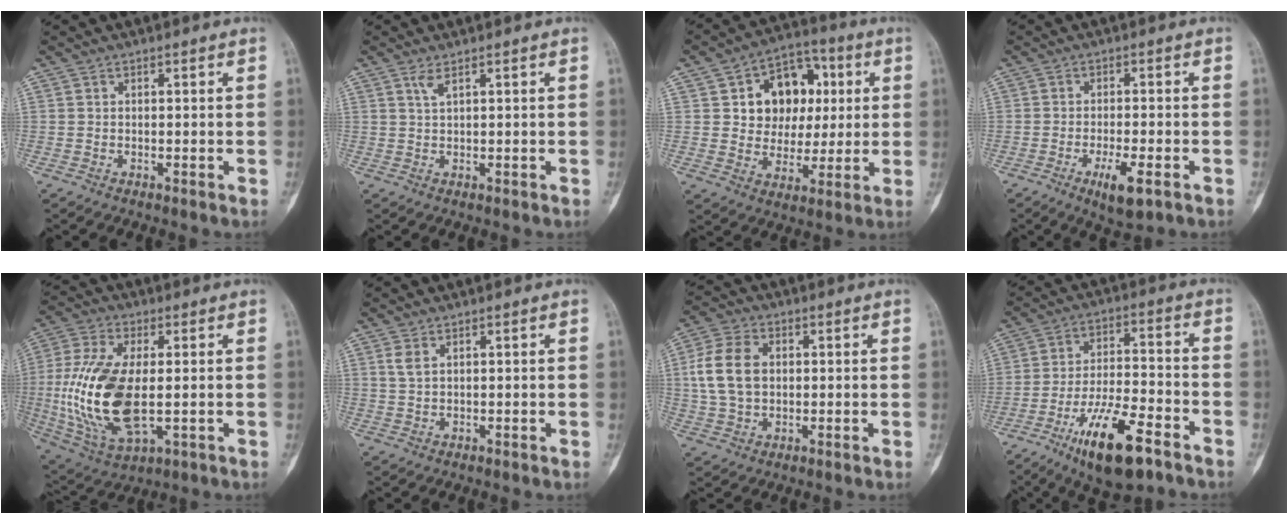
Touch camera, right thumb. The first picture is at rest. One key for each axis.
{"total": 1.6, "fx": 0.9, "fy": 0.2, "fz": 1.3, "tx": -0.032, "ty": -0.003, "tz": 0.023}
{"total": 14.5, "fx": 3.3, "fy": 11.2, "fz": 8.5, "tx": -0.073, "ty": 0.008, "tz": 0.055}
{"total": 6.2, "fx": -2.9, "fy": 1.8, "fz": 5.2, "tx": -0.091, "ty": -0.003, "tz": -0.042}
{"total": 19.2, "fx": -1.0, "fy": 9.1, "fz": 16.8, "tx": -0.363, "ty": -0.009, "tz": -0.007}
{"total": 1.7, "fx": 0.9, "fy": 0.8, "fz": 1.3, "tx": -0.029, "ty": 0.006, "tz": 0.025}
{"total": 8.1, "fx": 1.0, "fy": 5.7, "fz": 5.7, "tx": -0.112, "ty": 0.010, "tz": 0.021}
{"total": 15.7, "fx": -9.1, "fy": 5.2, "fz": 11.7, "tx": -0.199, "ty": 0.048, "tz": -0.151}